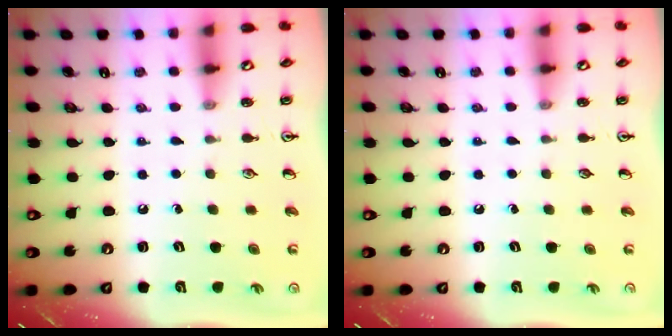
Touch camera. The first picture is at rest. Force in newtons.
{"total": 0.0}